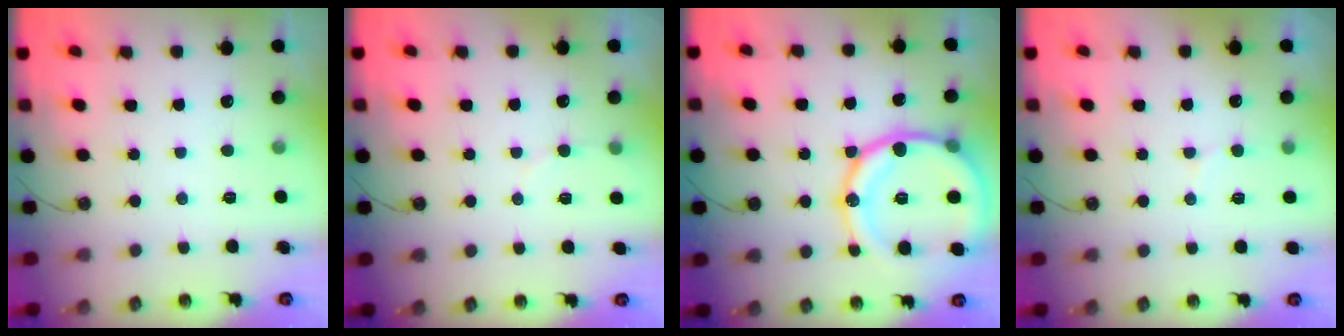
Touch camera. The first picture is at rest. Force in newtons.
{"total": 4.1, "press": 3.8, "slide": 1.5}
{"total": 21.5, "press": 21.2, "slide": 3.4}
{"total": 7.1, "press": 7.0, "slide": 1.3}